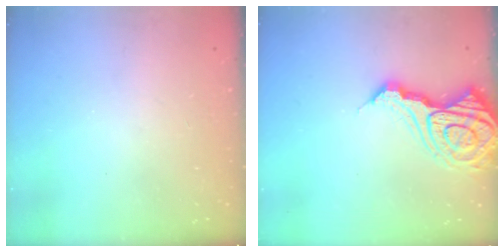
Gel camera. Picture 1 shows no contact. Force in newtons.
{"total": 17.6, "press": 17.4, "slide": 1.9}